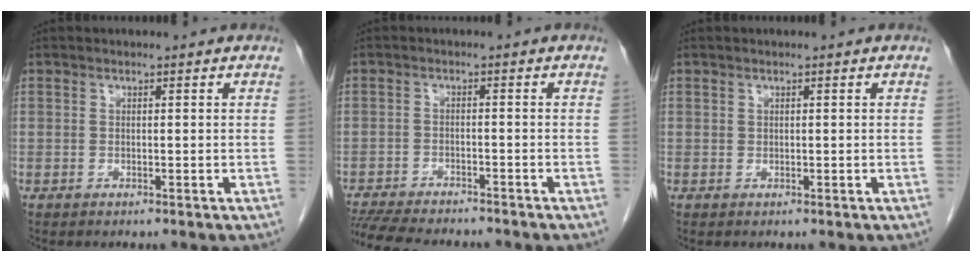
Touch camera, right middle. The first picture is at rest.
{"total": 12.5, "force": [-11.1, 2.3, 5.1], "torque": [-0.090, -0.012, -0.162]}
{"total": 0.0}